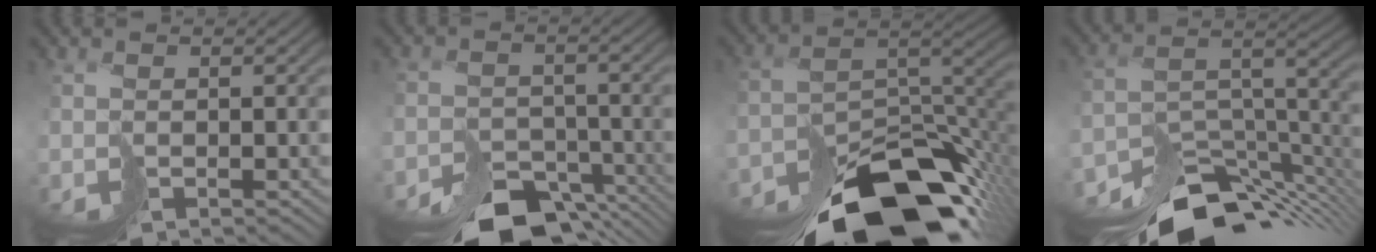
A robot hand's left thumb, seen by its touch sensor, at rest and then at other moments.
{"total": 9.5, "force": [-8.4, 3.5, 2.6], "torque": [-0.020, -0.014, -0.118]}
{"total": 17.9, "force": [-14.2, 6.8, 8.5], "torque": [-0.130, -0.037, -0.196]}
{"total": 12.4, "force": [-10.4, 3.9, 5.7], "torque": [-0.098, -0.014, -0.155]}